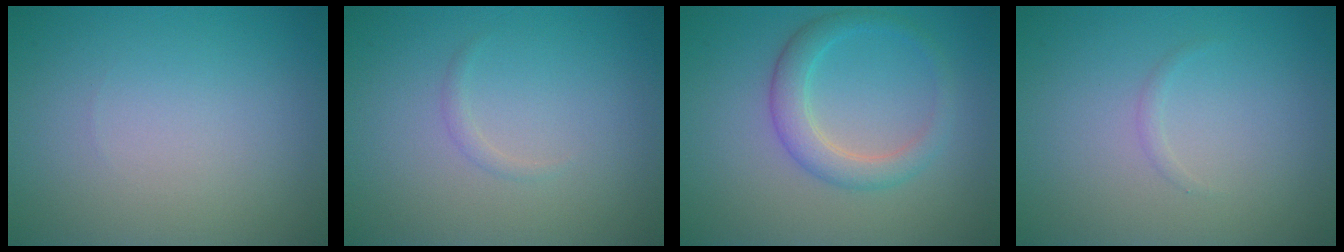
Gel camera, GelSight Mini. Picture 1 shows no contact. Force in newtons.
{"total": 0.6, "press": 0.6, "slide": 0.0}
{"total": 3.0, "press": 3.0, "slide": 0.1}
{"total": 0.5, "press": 0.5, "slide": 0.0}